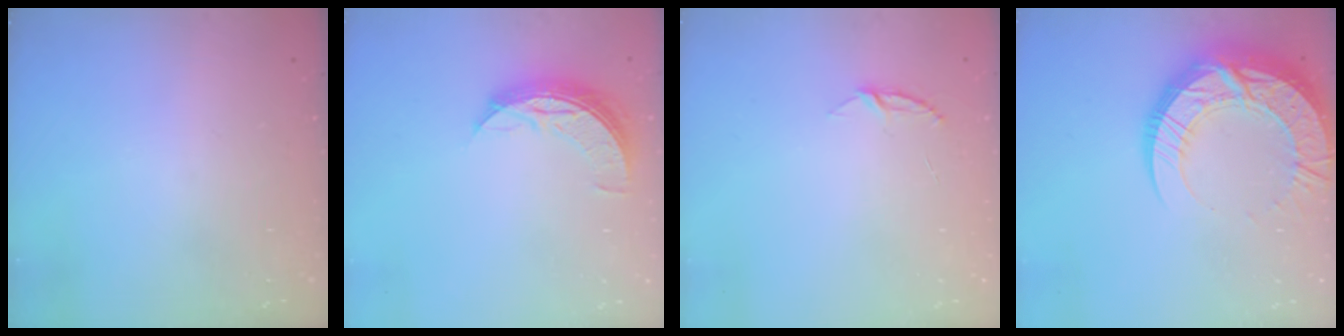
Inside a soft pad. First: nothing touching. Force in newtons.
{"total": 7.9, "press": 7.9, "slide": 0.4}
{"total": 3.9, "press": 3.8, "slide": 0.4}
{"total": 22.5, "press": 22.4, "slide": 1.8}